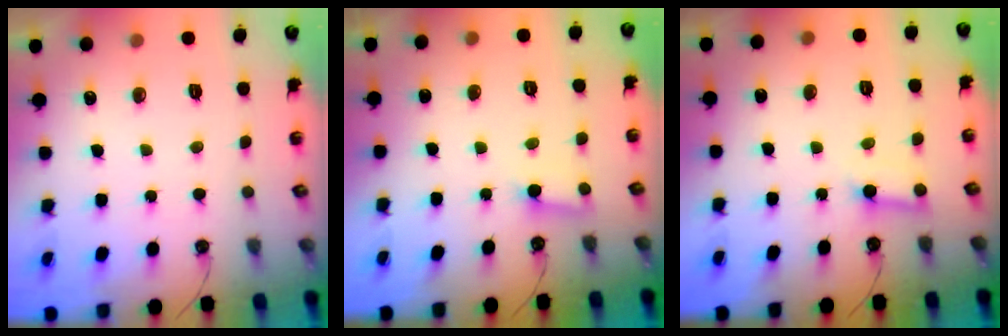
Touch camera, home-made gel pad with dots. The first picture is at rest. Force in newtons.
{"total": 2.7, "press": 2.7, "slide": 0.4}
{"total": 4.0, "press": 4.0, "slide": 0.3}